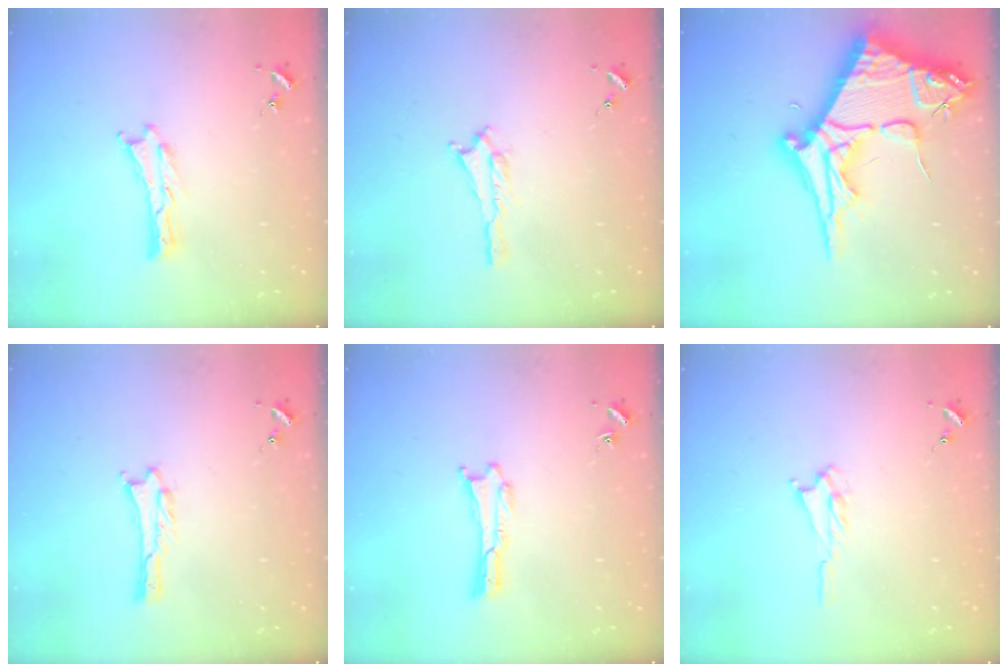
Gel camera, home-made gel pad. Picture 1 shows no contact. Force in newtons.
{"total": 1.4, "press": 1.4, "slide": 0.2}
{"total": 16.1, "press": 16.1, "slide": 1.6}
{"total": 1.0, "press": 1.0, "slide": 0.1}
{"total": 0.0}
{"total": 1.6, "press": 1.5, "slide": 0.4}